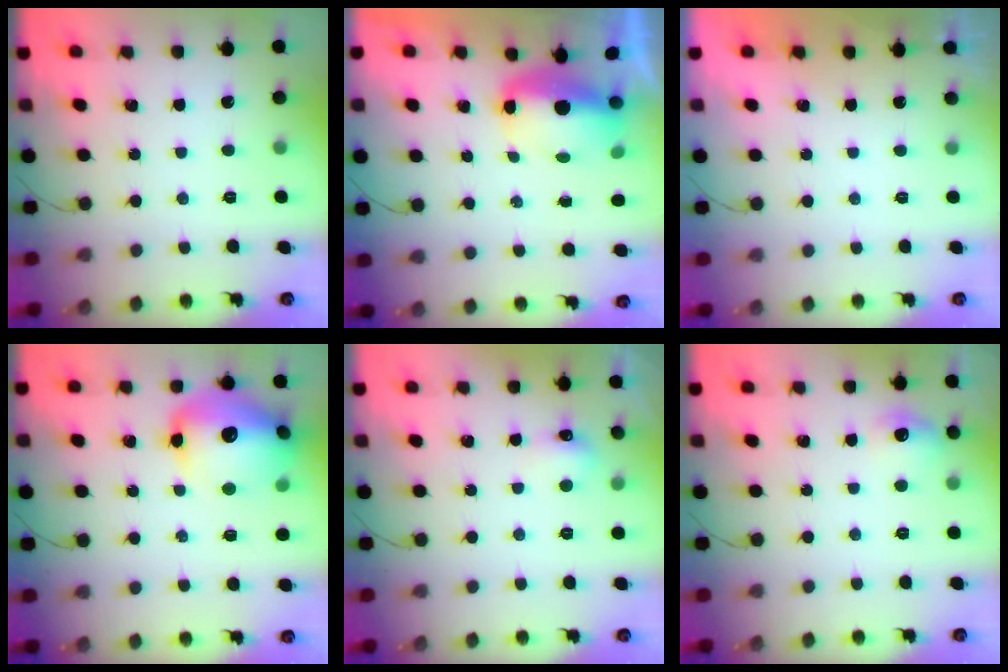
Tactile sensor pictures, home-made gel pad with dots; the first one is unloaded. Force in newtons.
{"total": 6.4, "press": 6.3, "slide": 1.0}
{"total": 1.9, "press": 0.1, "slide": 1.9}
{"total": 18.8, "press": 18.6, "slide": 2.6}
{"total": 5.4, "press": 5.2, "slide": 1.5}
{"total": 7.5, "press": 7.4, "slide": 1.5}